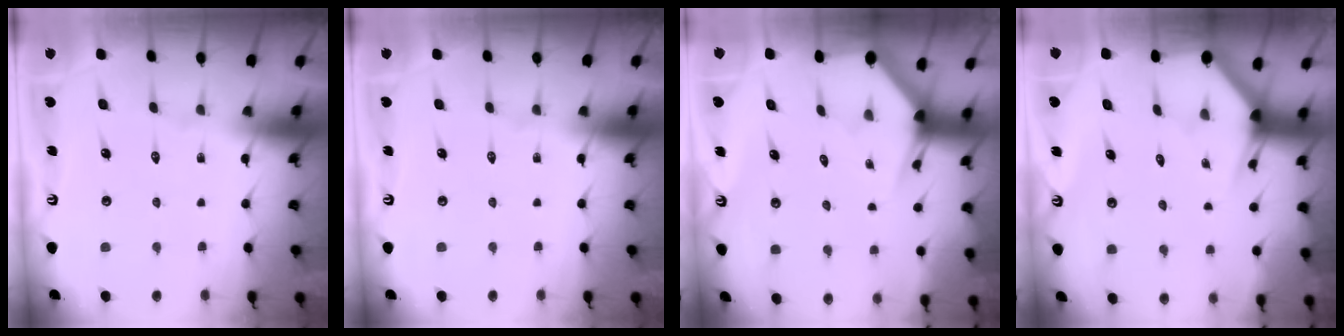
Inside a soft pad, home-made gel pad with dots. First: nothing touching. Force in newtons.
{"total": 0.0}
{"total": 3.1, "press": 3.1, "slide": 0.1}
{"total": 2.9, "press": 2.9, "slide": 0.1}